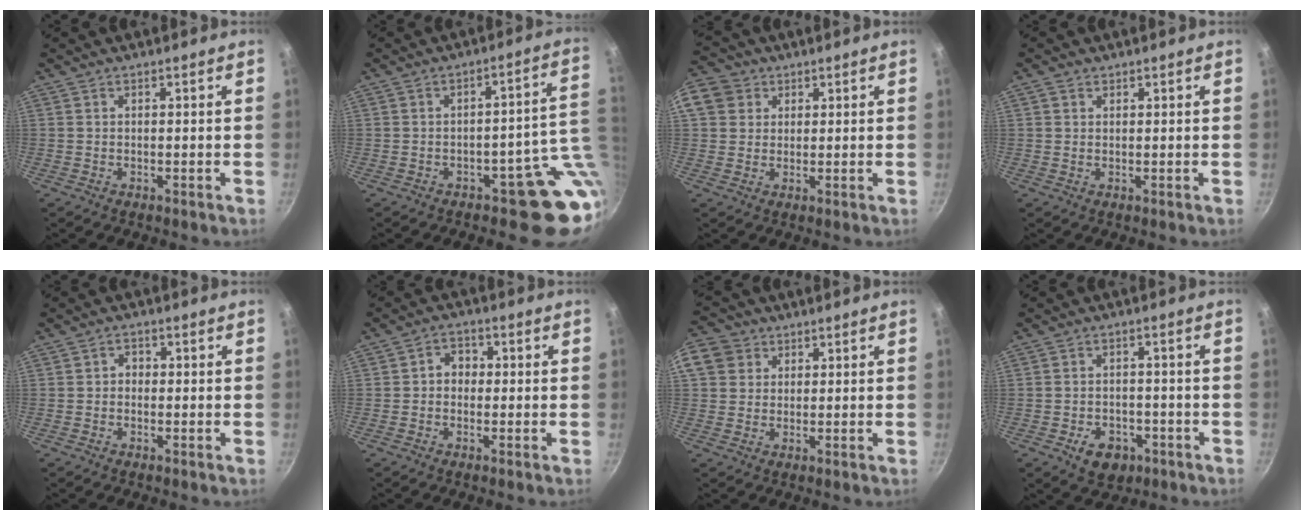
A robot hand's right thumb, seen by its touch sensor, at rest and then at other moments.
{"total": 9.5, "force": [-1.0, 5.4, 7.7], "torque": [-0.026, 0.023, -0.006]}
{"total": 10.4, "force": [3.6, 8.9, 3.9], "torque": [-0.077, 0.019, 0.058]}
{"total": 1.5, "force": [0.8, 1.1, 0.5], "torque": [-0.006, -0.001, 0.012]}
{"total": 1.9, "force": [-0.3, 1.6, 0.9], "torque": [-0.004, 0.008, -0.007]}
{"total": 3.8, "force": [-0.1, 3.3, 2.0], "torque": [-0.007, 0.010, -0.009]}
{"total": 9.7, "force": [3.3, 8.4, 3.7], "torque": [-0.069, 0.016, 0.052]}
{"total": 6.9, "force": [-3.1, 4.9, 3.7], "torque": [-0.035, 0.020, -0.037]}